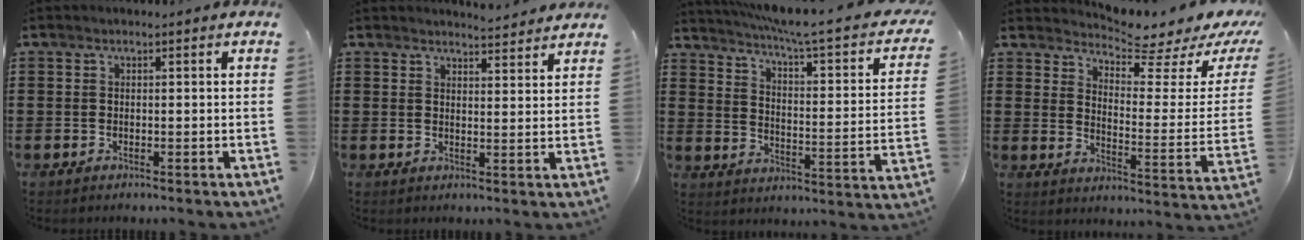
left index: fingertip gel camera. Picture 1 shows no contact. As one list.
[{"total": 3.2, "force": [3.2, -0.2, 0.2], "torque": [-0.005, -0.016, 0.058]}, {"total": 5.8, "force": [4.3, -0.5, 3.9], "torque": [-0.093, -0.039, 0.064]}, {"total": 5.1, "force": [4.7, 0.0, 1.7], "torque": [-0.038, -0.052, 0.073]}]